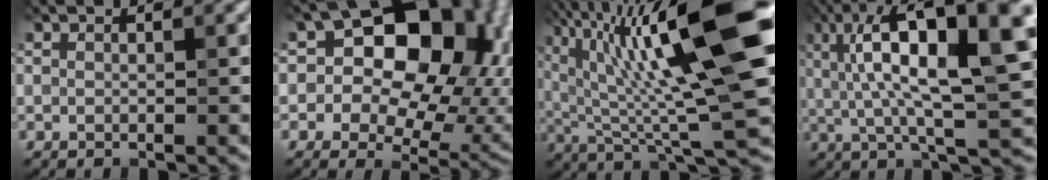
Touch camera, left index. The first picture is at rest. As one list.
[{"total": 13.2, "force": [1.1, 9.8, 8.9], "torque": [-0.077, 0.022, 0.033]}, {"total": 14.6, "force": [4.0, 2.4, 13.8], "torque": [-0.235, 0.023, 0.091]}, {"total": 12.9, "force": [3.1, 3.4, 12.1], "torque": [-0.208, 0.022, 0.072]}]